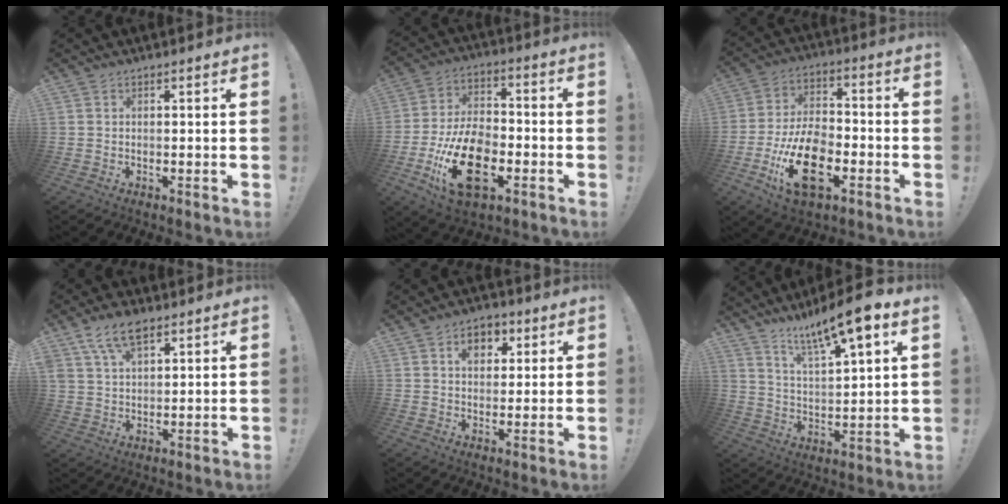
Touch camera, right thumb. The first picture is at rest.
{"total": 20.2, "force": [-7.9, 11.5, 14.6], "torque": [-0.271, 0.050, -0.126]}
{"total": 18.2, "force": [-7.6, 9.9, 13.1], "torque": [-0.243, 0.045, -0.125]}
{"total": 9.0, "force": [5.5, 4.4, 5.6], "torque": [-0.102, -0.011, 0.104]}
{"total": 7.1, "force": [2.7, 5.3, 3.8], "torque": [-0.043, -0.003, 0.045]}
{"total": 12.6, "force": [9.5, 1.2, 8.1], "torque": [-0.150, -0.064, 0.155]}